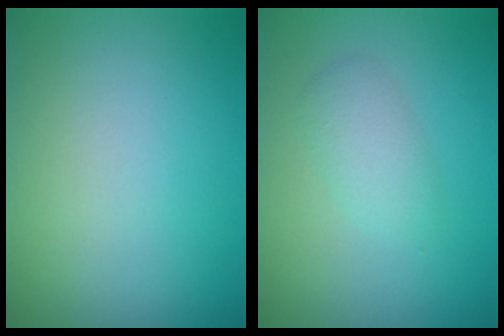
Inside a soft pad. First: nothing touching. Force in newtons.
{"total": 2.0, "press": 2.0, "slide": 0.0}